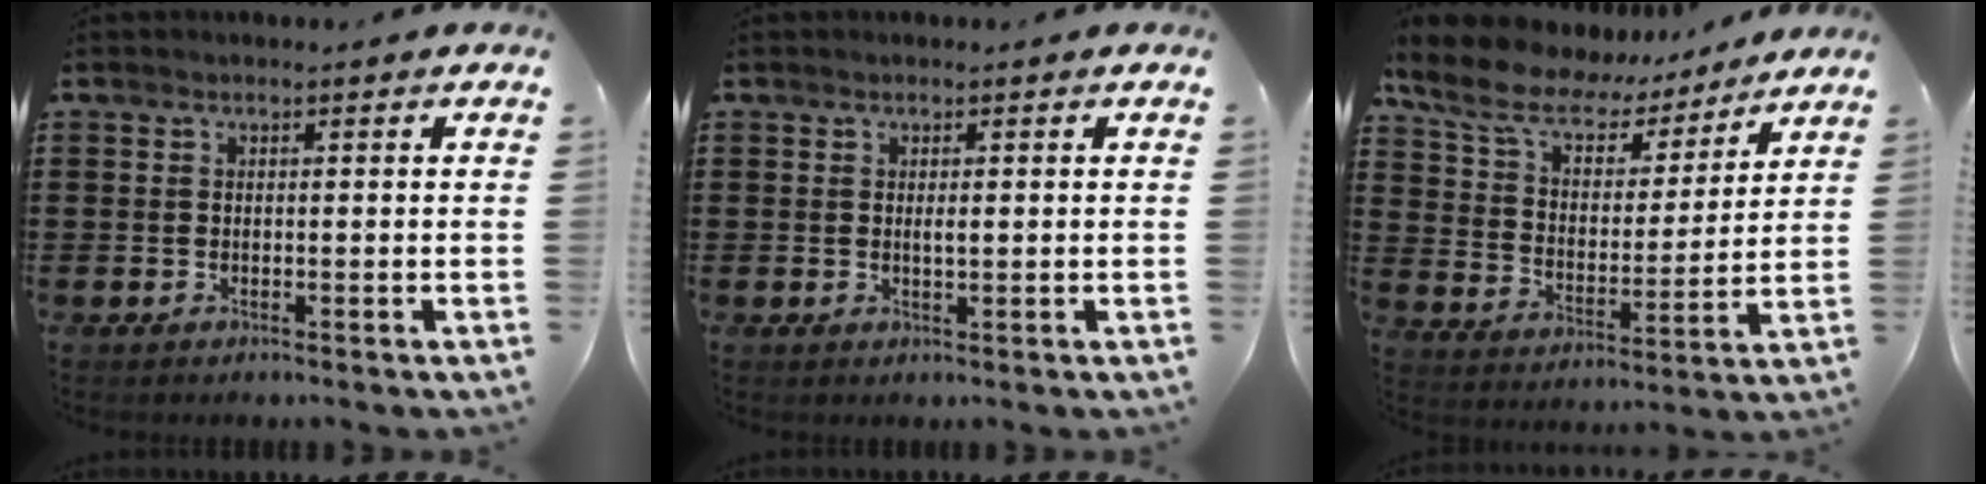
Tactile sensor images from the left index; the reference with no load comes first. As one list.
[{"total": 1.1, "force": [0.2, 0.2, 1.1], "torque": [-0.021, 0.000, 0.004]}, {"total": 8.8, "force": [7.2, 3.4, 3.7], "torque": [-0.106, -0.036, 0.127]}]